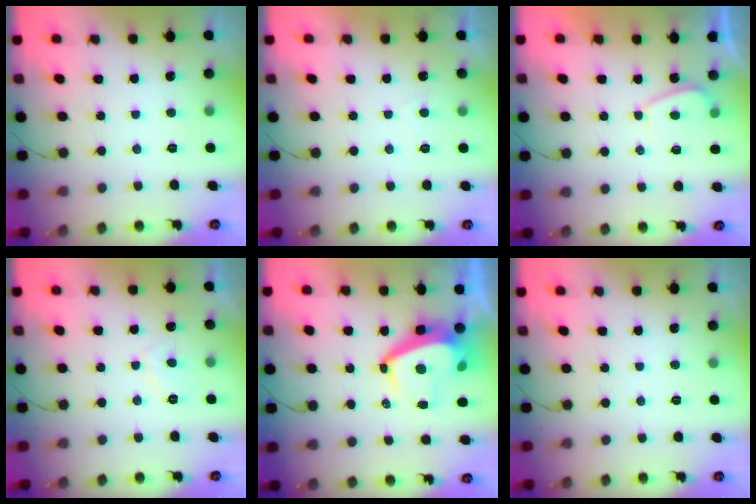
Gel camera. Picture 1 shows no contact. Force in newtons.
{"total": 1.1, "press": 1.0, "slide": 0.5}
{"total": 1.6, "press": 1.5, "slide": 0.6}
{"total": 1.2, "press": 1.0, "slide": 0.7}
{"total": 7.6, "press": 7.6, "slide": 1.0}
{"total": 0.0}